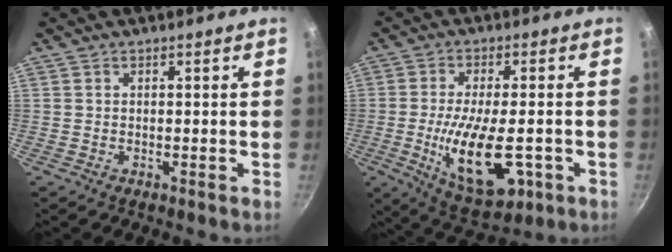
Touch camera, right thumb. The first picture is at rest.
{"total": 14.9, "force": [-3.9, 6.3, 12.9], "torque": [-0.224, -0.009, -0.048]}